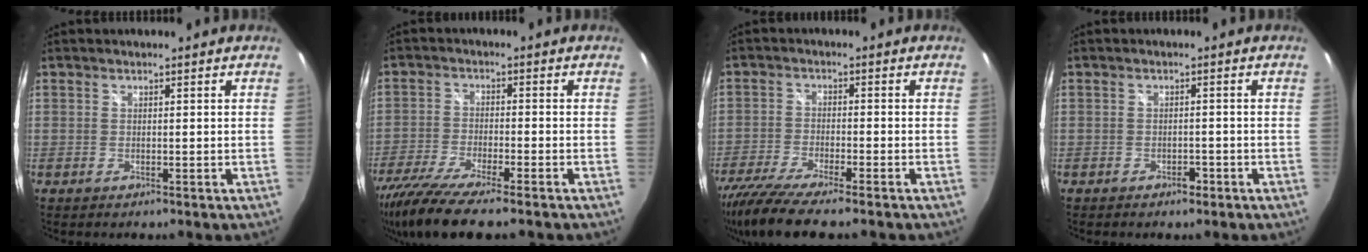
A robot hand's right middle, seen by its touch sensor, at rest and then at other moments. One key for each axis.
{"total": 13.2, "fx": -10.4, "fy": 1.6, "fz": 8.0, "tx": -0.173, "ty": -0.044, "tz": -0.185}
{"total": 11.6, "fx": -9.5, "fy": 1.2, "fz": 6.7, "tx": -0.150, "ty": -0.042, "tz": -0.167}
{"total": 1.8, "fx": -1.2, "fy": 1.1, "fz": 0.7, "tx": -0.014, "ty": 0.002, "tz": -0.014}